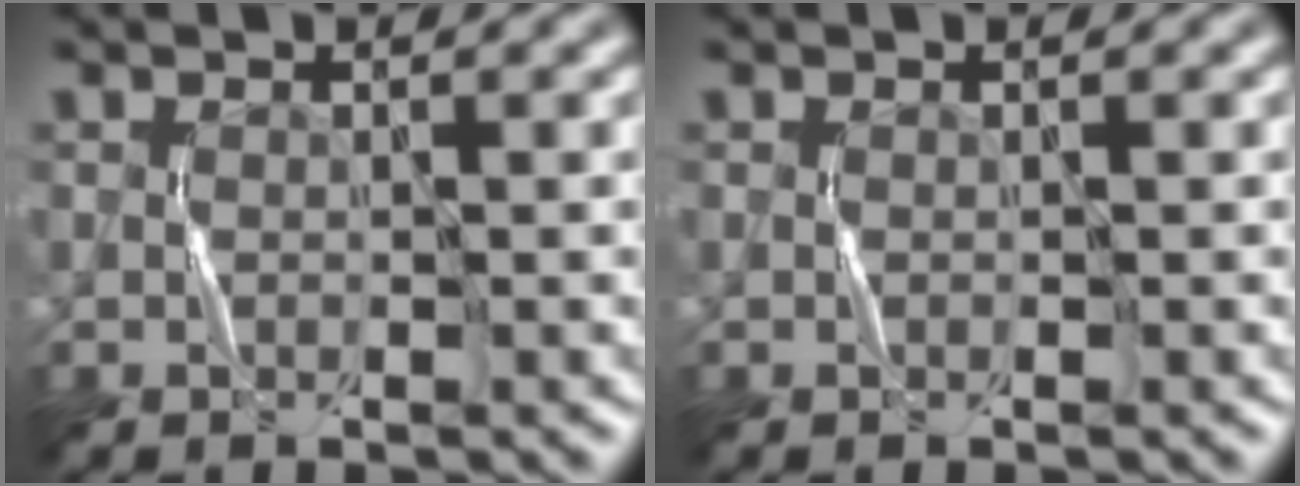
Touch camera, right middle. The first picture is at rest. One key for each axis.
{"total": 0.0}